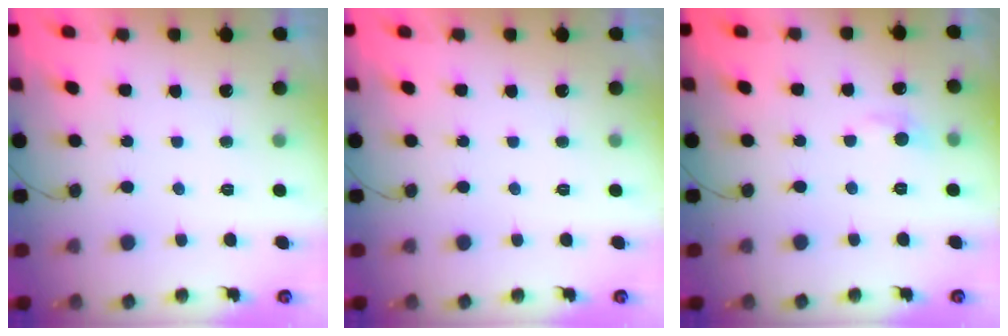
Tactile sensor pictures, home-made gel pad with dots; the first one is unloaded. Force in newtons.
{"total": 0.0}
{"total": 6.2, "press": 6.1, "slide": 0.9}